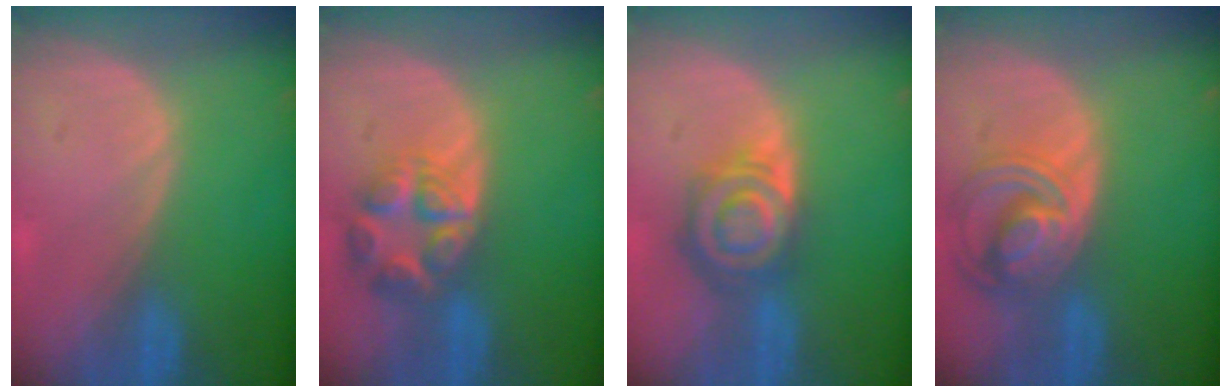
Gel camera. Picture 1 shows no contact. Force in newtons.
{"total": 7.7, "press": 6.8, "slide": 3.6}
{"total": 7.9, "press": 7.0, "slide": 3.8}
{"total": 8.5, "press": 7.4, "slide": 4.3}